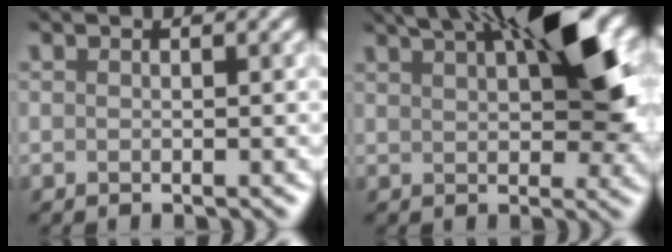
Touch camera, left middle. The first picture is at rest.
{"total": 9.9, "force": [4.3, 2.9, 8.4], "torque": [-0.118, 0.025, 0.070]}